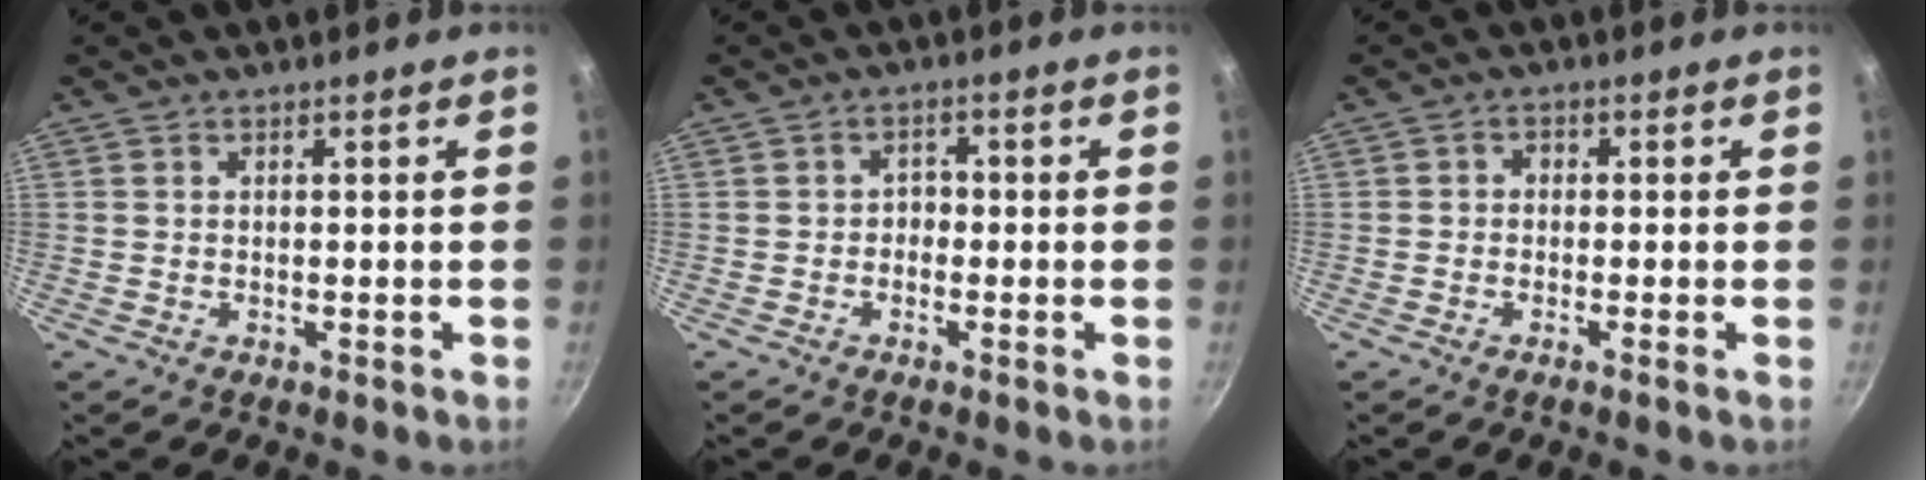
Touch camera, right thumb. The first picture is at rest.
{"total": 2.0, "force": [-0.8, 1.6, 0.8], "torque": [0.001, 0.011, -0.017]}
{"total": 1.4, "force": [-0.7, 0.6, 1.0], "torque": [-0.022, 0.010, -0.020]}